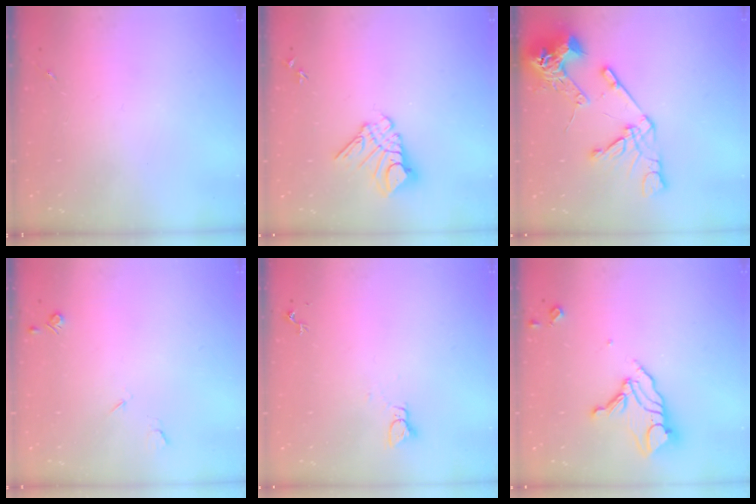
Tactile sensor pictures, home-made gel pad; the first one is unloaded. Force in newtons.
{"total": 11.6, "press": 11.6, "slide": 1.2}
{"total": 19.7, "press": 19.5, "slide": 2.6}
{"total": 4.6, "press": 4.5, "slide": 0.7}
{"total": 2.2, "press": 2.2, "slide": 0.1}
{"total": 12.2, "press": 12.1, "slide": 1.2}